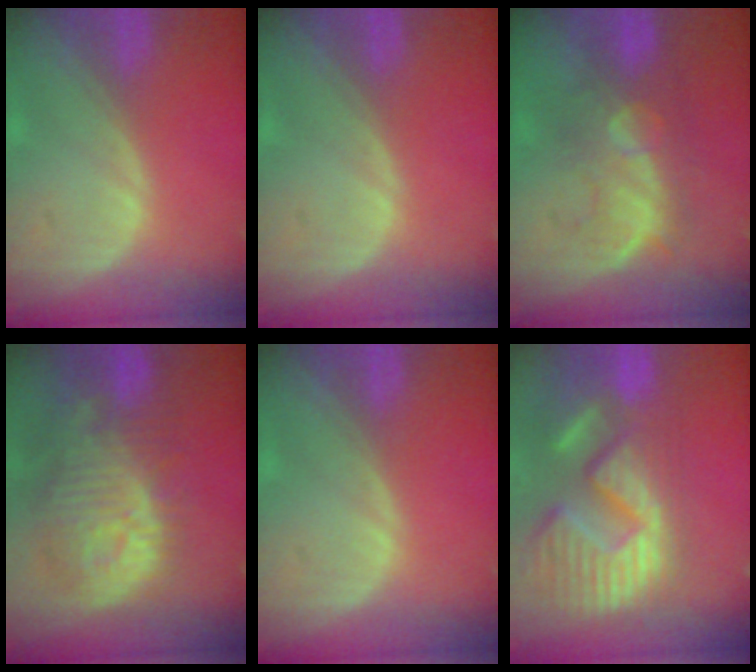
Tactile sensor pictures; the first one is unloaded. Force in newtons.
{"total": 0.0}
{"total": 8.0, "press": 7.9, "slide": 1.6}
{"total": 12.2, "press": 11.0, "slide": 5.1}
{"total": 0.0}
{"total": 15.4, "press": 12.7, "slide": 8.6}